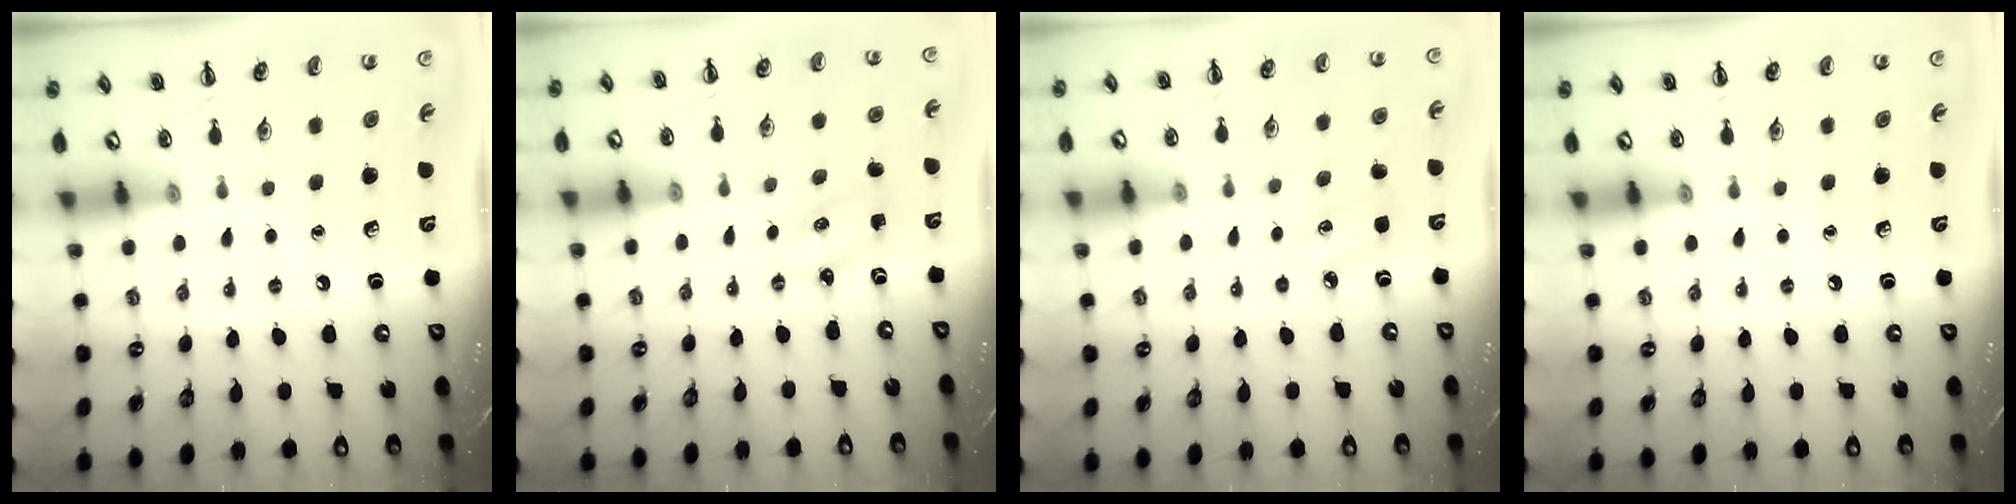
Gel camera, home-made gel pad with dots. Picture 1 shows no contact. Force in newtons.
{"total": 2.3, "press": 2.2, "slide": 0.7}
{"total": 5.3, "press": 5.0, "slide": 1.7}
{"total": 0.0}